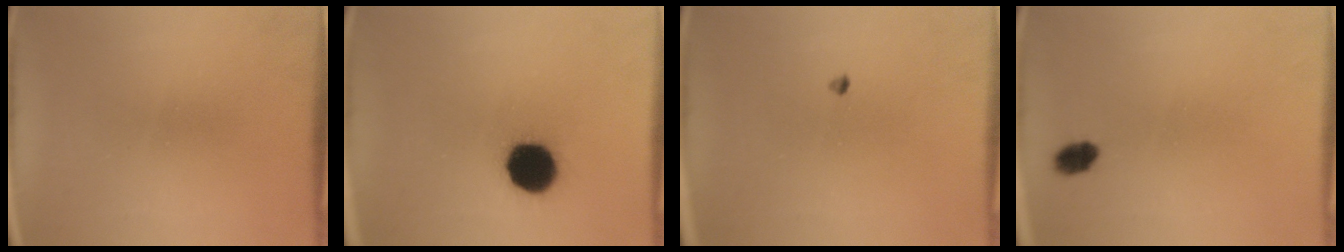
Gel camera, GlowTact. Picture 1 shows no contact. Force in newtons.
{"total": 13.6}
{"total": 0.7}
{"total": 2.9}